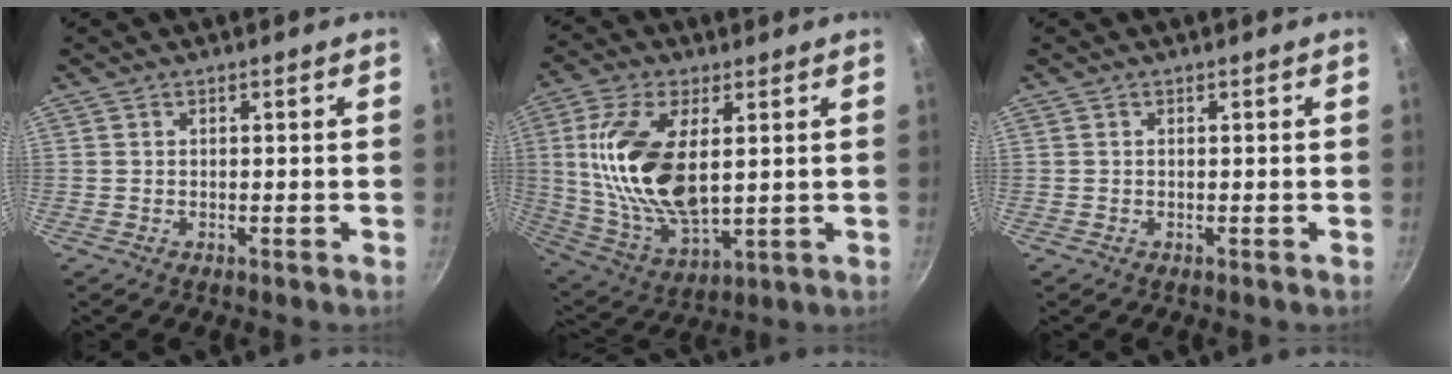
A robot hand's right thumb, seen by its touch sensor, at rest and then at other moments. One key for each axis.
{"total": 18.6, "fx": 2.7, "fy": 9.1, "fz": 16.0, "tx": -0.325, "ty": -0.016, "tz": 0.062}
{"total": 0.0}